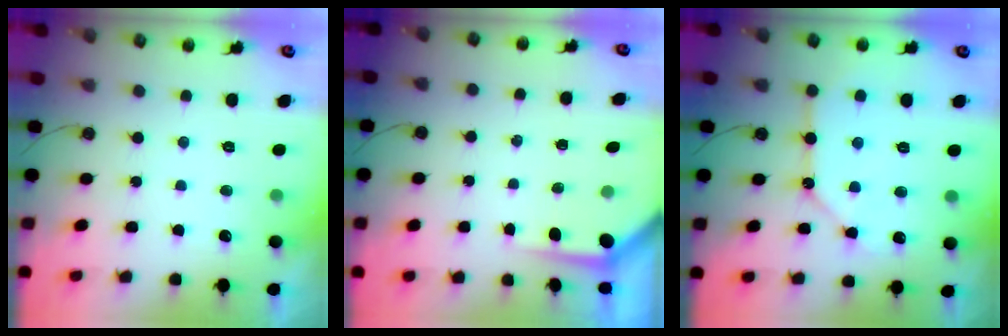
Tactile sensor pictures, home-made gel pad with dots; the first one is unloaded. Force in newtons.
{"total": 3.5, "press": 3.5, "slide": 0.4}
{"total": 12.0, "press": 11.9, "slide": 1.3}